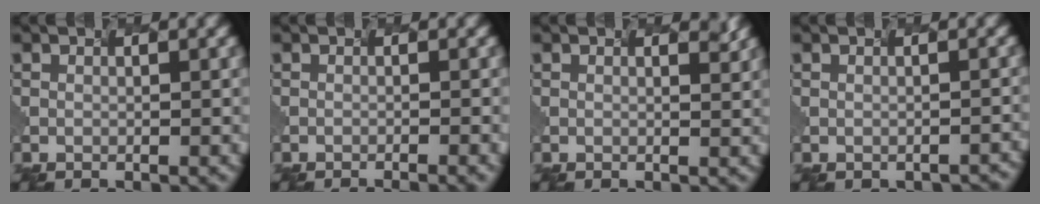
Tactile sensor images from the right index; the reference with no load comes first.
{"total": 1.8, "force": [-0.7, 0.8, 1.5], "torque": [0.008, 0.004, -0.011]}
{"total": 1.4, "force": [1.3, 0.4, 0.2], "torque": [0.011, -0.003, 0.007]}
{"total": 0.8, "force": [-0.4, 0.6, 0.4], "torque": [-0.001, -0.001, 0.005]}